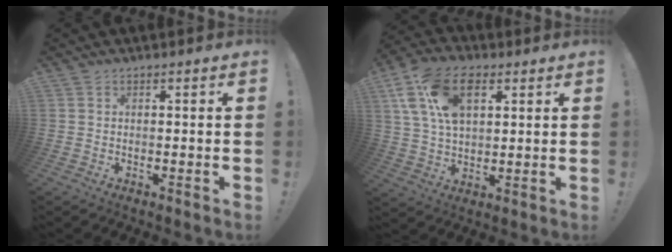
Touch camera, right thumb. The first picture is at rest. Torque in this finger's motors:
{"motor_torque": [1.03, 3.31, 0.80, -0.34, 0.08]}